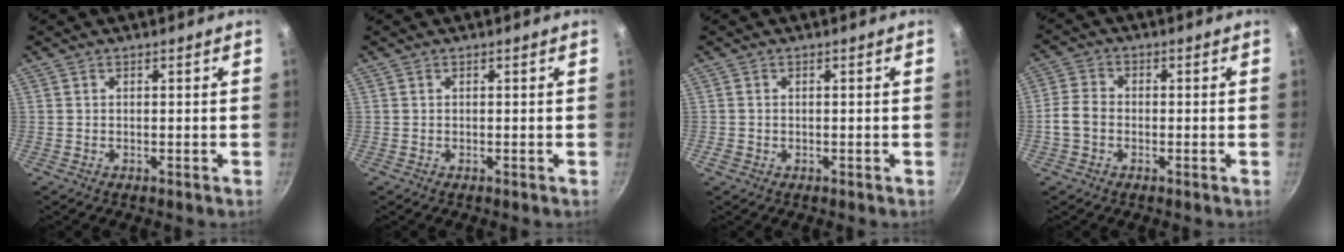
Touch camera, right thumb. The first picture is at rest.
{"total": 0.0}
{"total": 0.8, "force": [-0.4, 0.7, 0.3], "torque": [-0.008, -0.001, -0.005]}
{"total": 4.8, "force": [-1.2, 3.6, 2.8], "torque": [-0.053, 0.017, -0.035]}